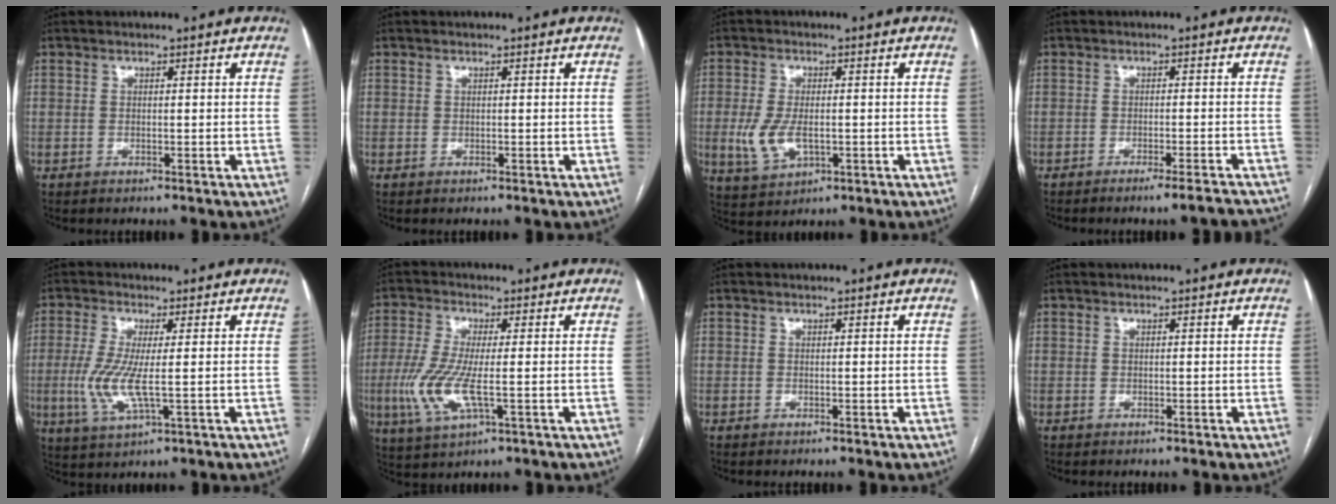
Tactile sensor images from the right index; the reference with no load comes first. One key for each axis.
{"total": 0.0}
{"total": 6.7, "fx": -1.2, "fy": 3.4, "fz": 5.7, "tx": -0.129, "ty": -0.004, "tz": -0.012}
{"total": 6.2, "fx": -5.6, "fy": -0.5, "fz": 2.5, "tx": -0.011, "ty": 0.000, "tz": -0.079}
{"total": 7.5, "fx": -0.7, "fy": 1.2, "fz": 7.3, "tx": -0.171, "ty": -0.014, "tz": -0.015}
{"total": 8.9, "fx": -1.8, "fy": 2.0, "fz": 8.5, "tx": -0.197, "ty": -0.015, "tz": -0.035}
{"total": 0.0}
{"total": 0.0}